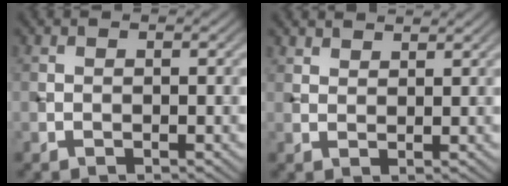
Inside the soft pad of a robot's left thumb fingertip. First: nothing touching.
{"total": 2.4, "force": [2.2, 0.8, 0.7], "torque": [-0.016, -0.001, 0.045]}